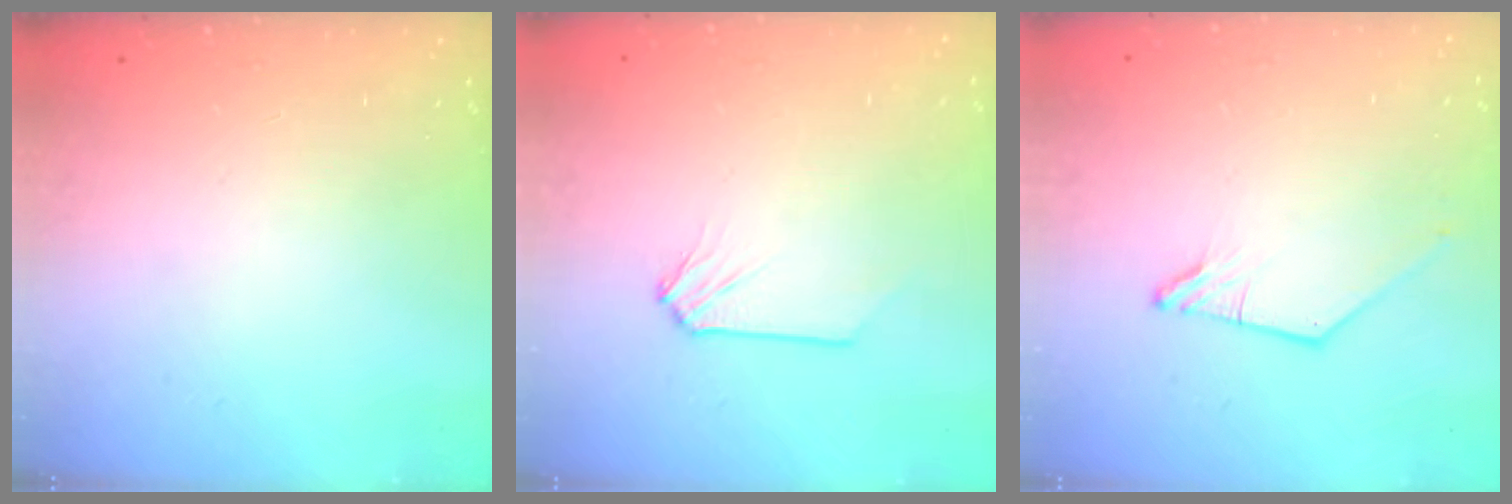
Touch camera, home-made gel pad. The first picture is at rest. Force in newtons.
{"total": 0.0}
{"total": 0.8, "press": 0.8, "slide": 0.2}